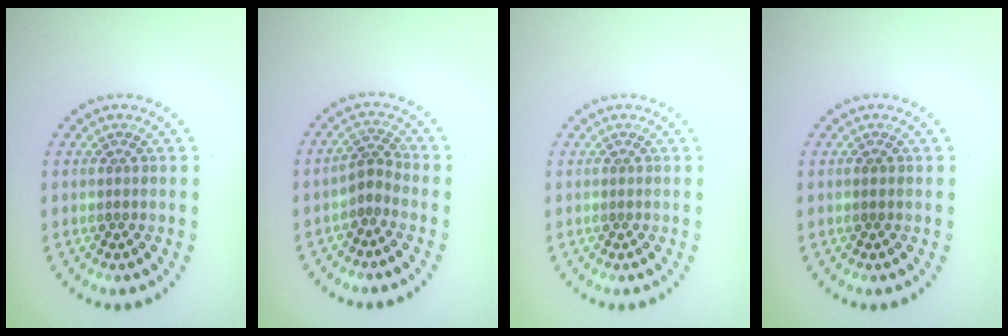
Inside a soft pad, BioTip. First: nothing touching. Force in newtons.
{"total": 2.0, "press": 1.3, "slide": 1.5}
{"total": 0.0}
{"total": 0.5, "press": 0.5, "slide": 0.2}